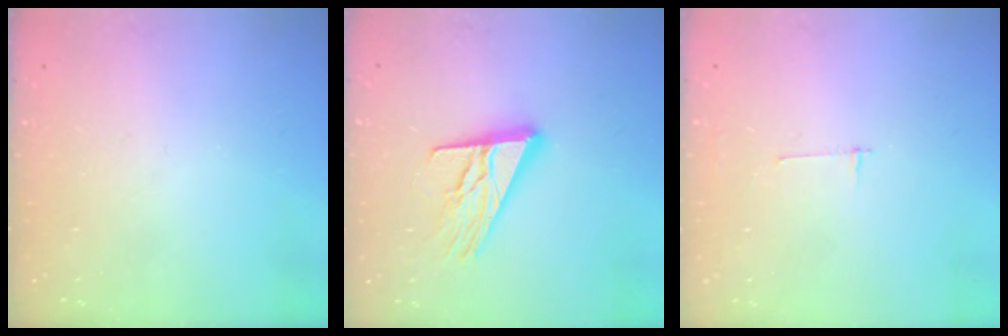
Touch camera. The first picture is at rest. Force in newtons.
{"total": 13.9, "press": 13.9, "slide": 1.1}
{"total": 2.7, "press": 2.7, "slide": 0.3}